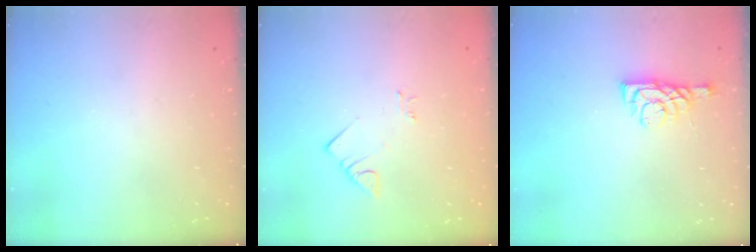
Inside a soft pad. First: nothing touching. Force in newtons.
{"total": 2.7, "press": 2.7, "slide": 0.2}
{"total": 5.1, "press": 5.1, "slide": 0.6}